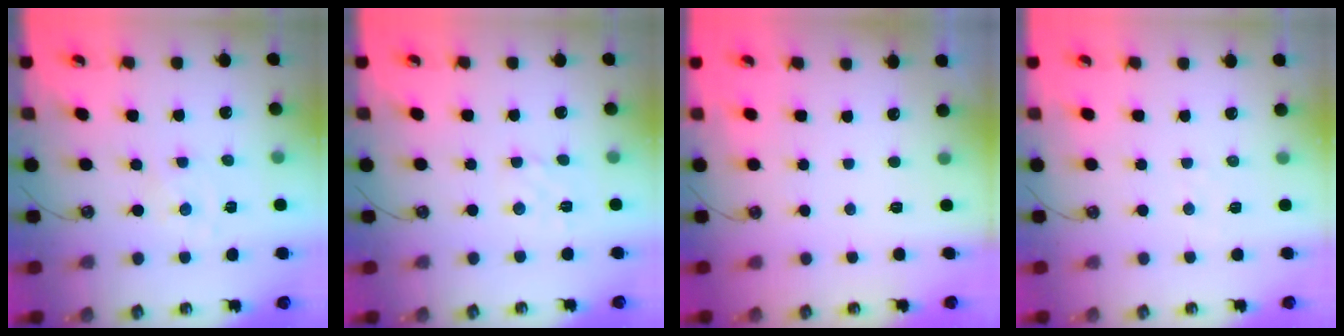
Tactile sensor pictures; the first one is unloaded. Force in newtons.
{"total": 1.8, "press": 1.7, "slide": 0.6}
{"total": 0.0}
{"total": 3.0, "press": 3.0, "slide": 0.4}